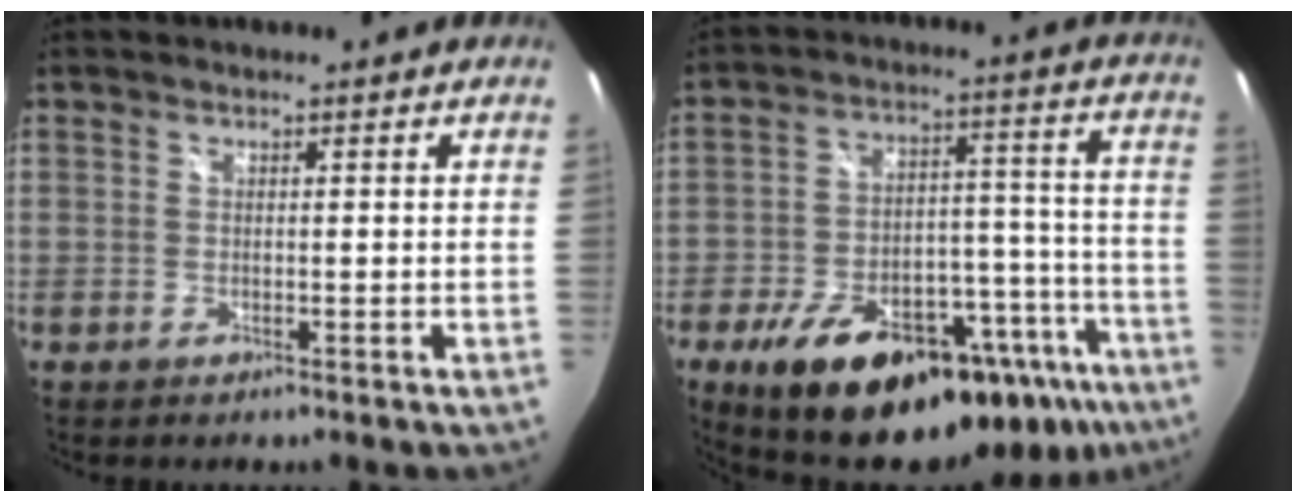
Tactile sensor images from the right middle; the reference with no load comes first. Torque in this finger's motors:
{"motor_torque": [1.48, -0.66, 0.43, 0.21]}